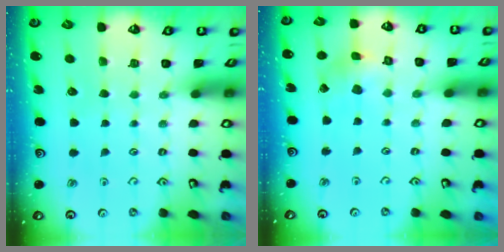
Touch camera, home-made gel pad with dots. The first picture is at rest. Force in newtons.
{"total": 2.8, "press": 2.8, "slide": 0.3}